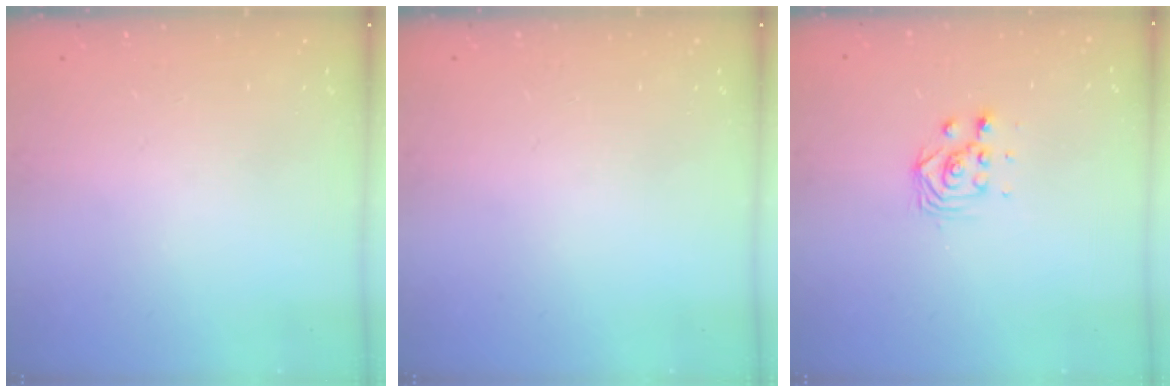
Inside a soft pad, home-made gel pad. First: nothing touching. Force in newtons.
{"total": 0.0}
{"total": 3.1, "press": 3.1, "slide": 0.0}